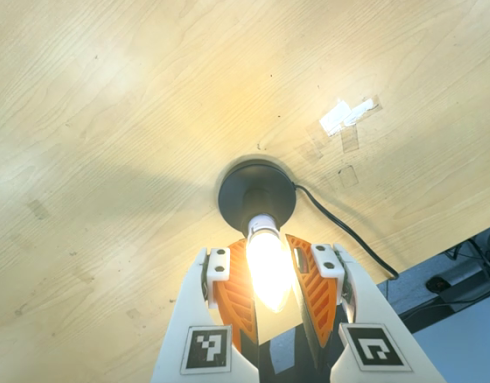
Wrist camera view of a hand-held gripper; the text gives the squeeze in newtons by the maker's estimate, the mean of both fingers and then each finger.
{"total": 15.5, "left": 14.7, "right": 16.3}